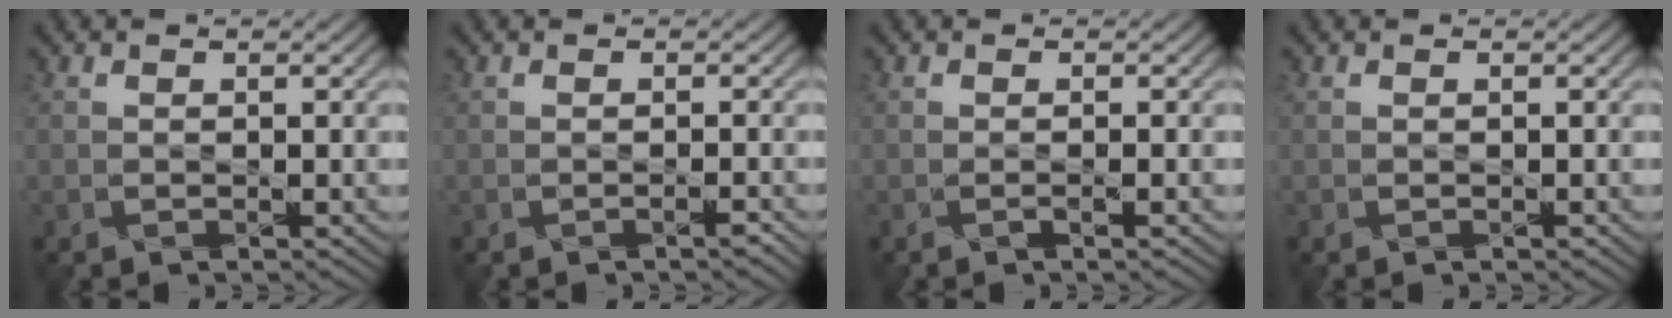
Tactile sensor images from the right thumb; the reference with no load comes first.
{"total": 0.8, "force": [-0.5, 0.0, 0.6], "torque": [-0.009, 0.002, -0.011]}
{"total": 0.6, "force": [-0.2, 0.0, 0.6], "torque": [-0.009, -0.001, -0.006]}
{"total": 0.0}